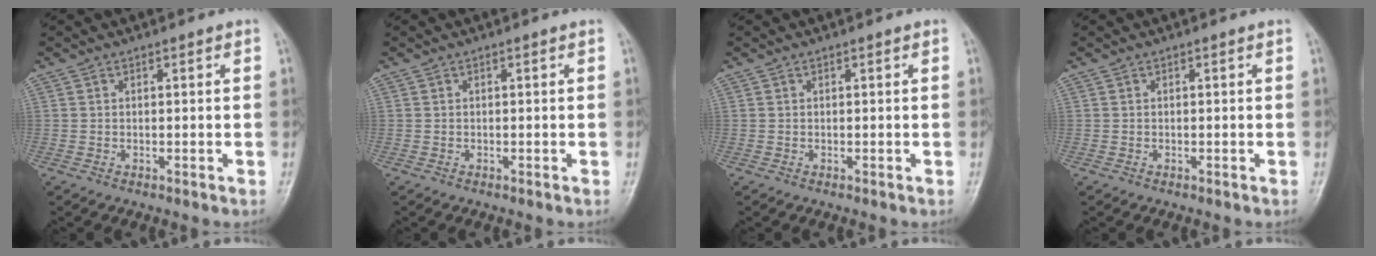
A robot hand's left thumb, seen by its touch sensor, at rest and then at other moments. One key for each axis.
{"total": 0.0}
{"total": 0.0}
{"total": 0.0}